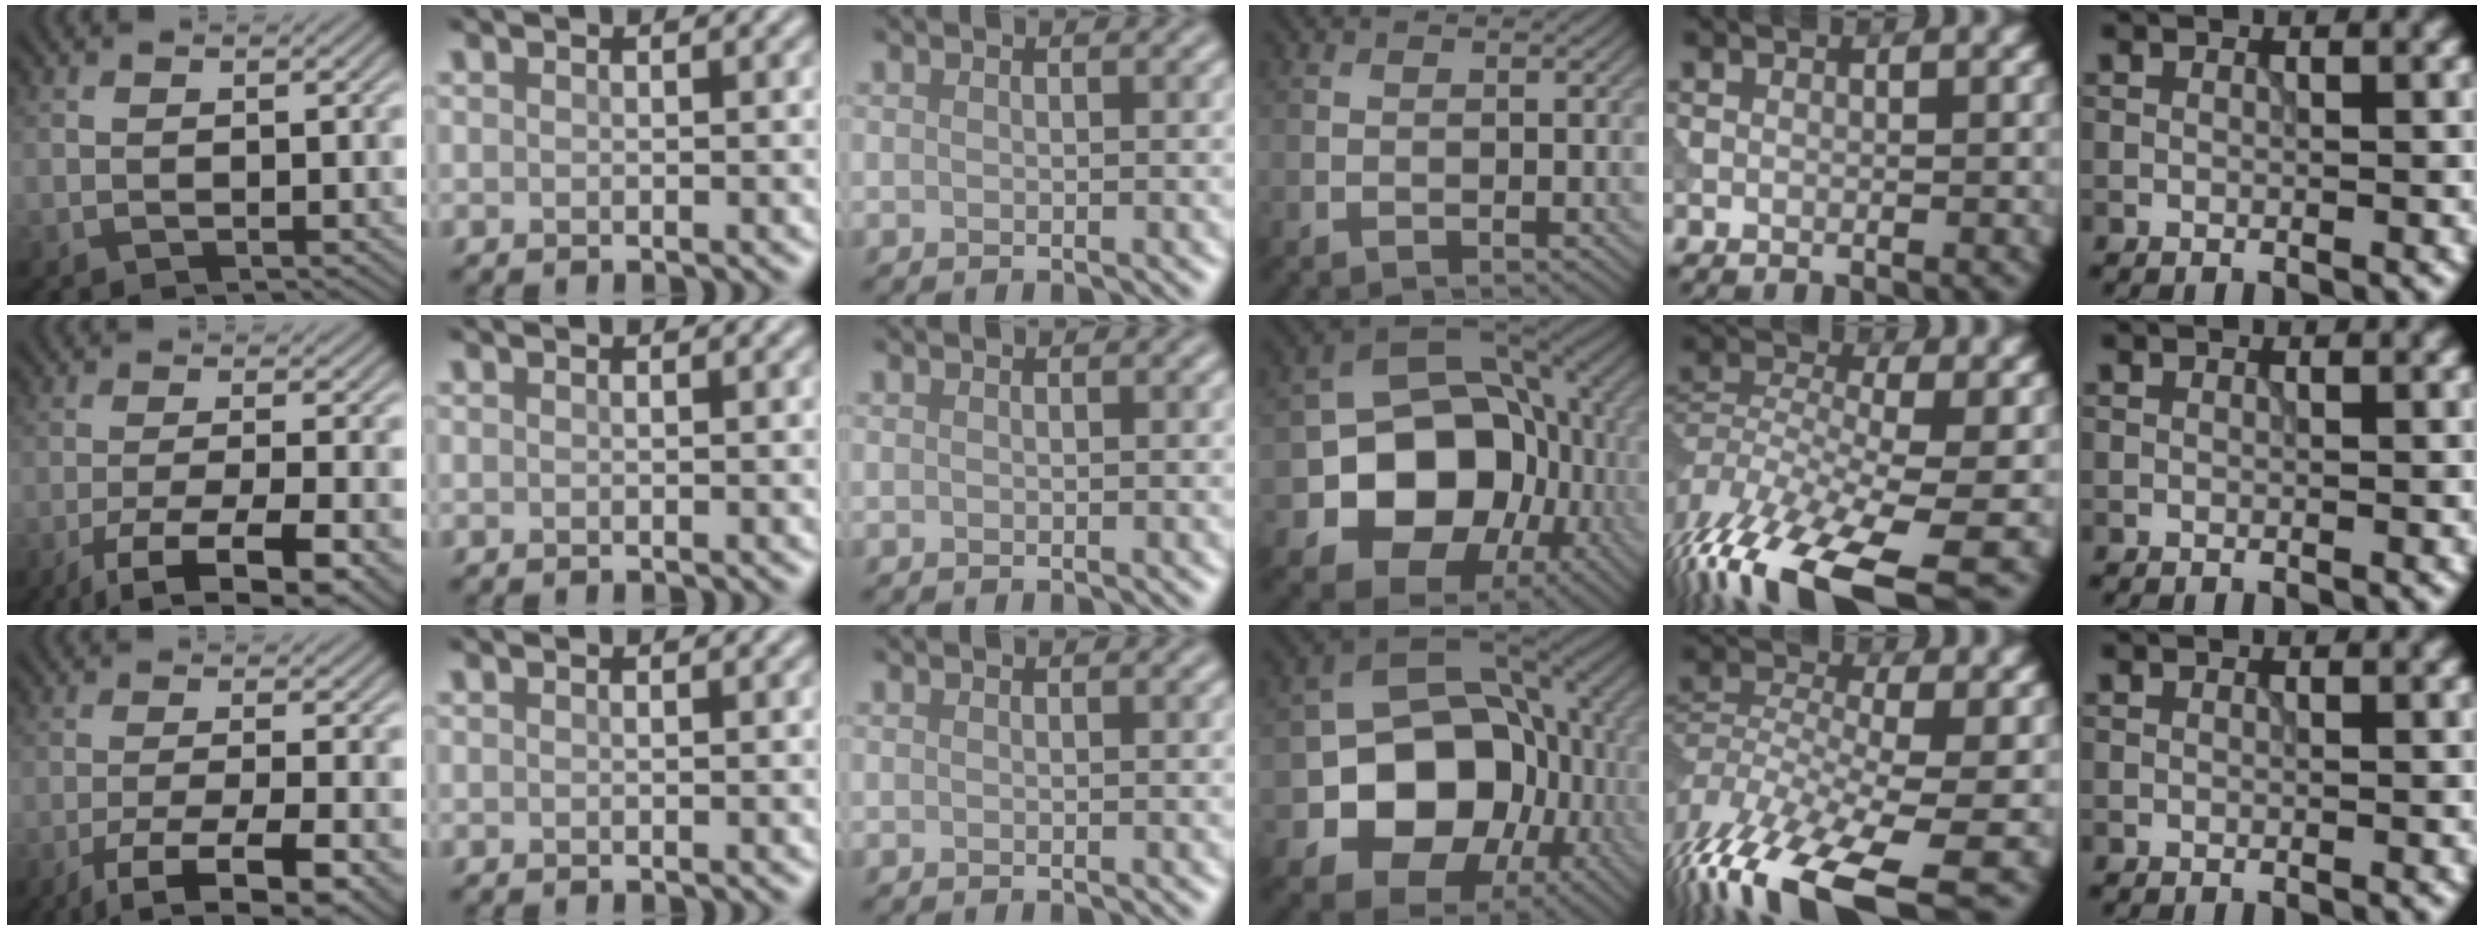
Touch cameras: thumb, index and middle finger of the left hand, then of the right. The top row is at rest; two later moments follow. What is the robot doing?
{"motion": "extract", "object": "tissue"}